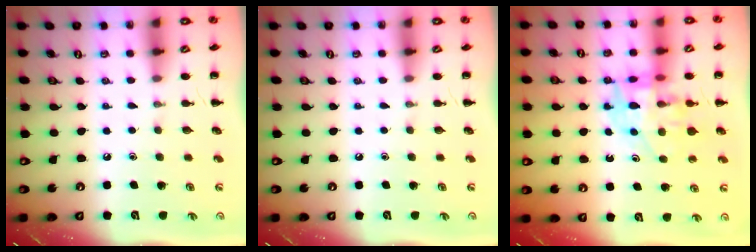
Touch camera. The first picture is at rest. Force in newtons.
{"total": 0.0}
{"total": 12.5, "press": 11.9, "slide": 3.7}